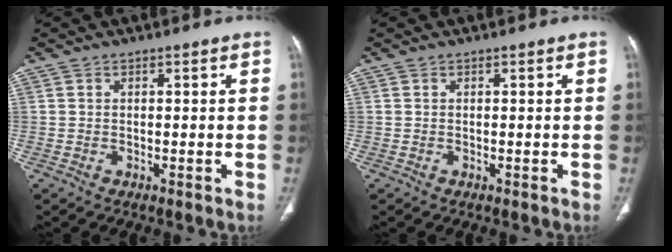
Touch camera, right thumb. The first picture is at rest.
{"total": 0.0}